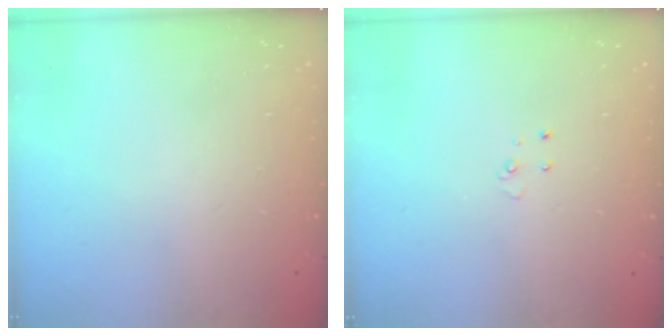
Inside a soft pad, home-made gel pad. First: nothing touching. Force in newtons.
{"total": 2.7, "press": 2.7, "slide": 0.2}